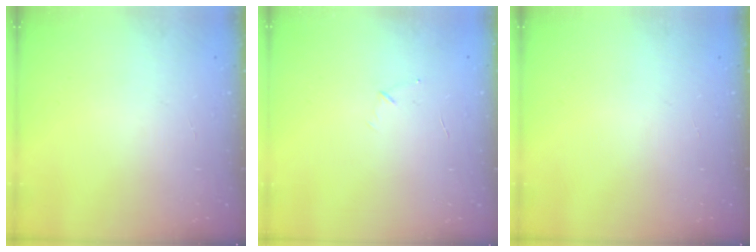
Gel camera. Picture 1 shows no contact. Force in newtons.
{"total": 3.6, "press": 3.5, "slide": 0.9}
{"total": 0.0}